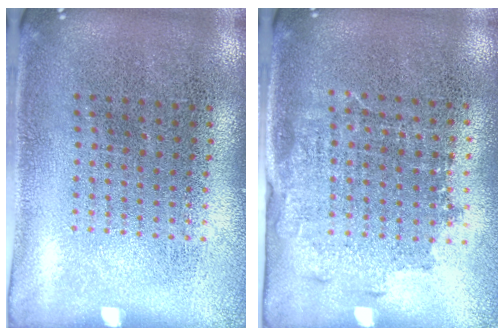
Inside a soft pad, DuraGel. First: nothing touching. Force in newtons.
{"total": 1.4, "press": 1.2, "slide": 0.7}